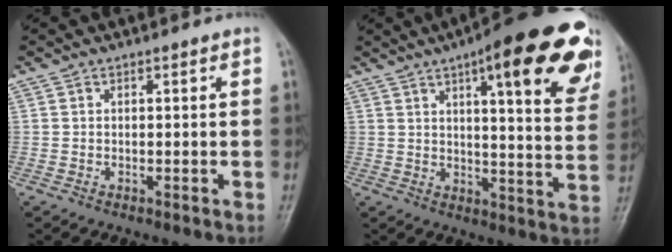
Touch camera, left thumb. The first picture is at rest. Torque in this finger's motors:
{"motor_torque": [0.92, 0.57, 1.66, -1.11, 0.25]}